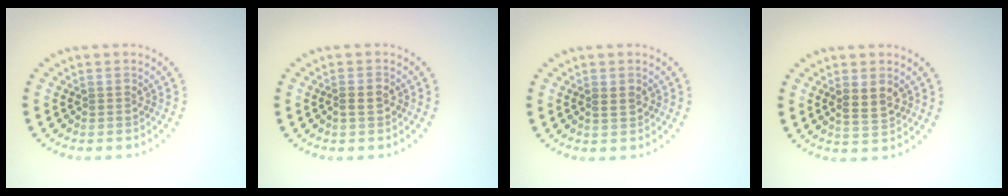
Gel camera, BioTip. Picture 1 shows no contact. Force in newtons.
{"total": 0.9, "press": 0.9, "slide": 0.2}
{"total": 0.9, "press": 0.9, "slide": 0.2}
{"total": 2.4, "press": 2.4, "slide": 0.3}